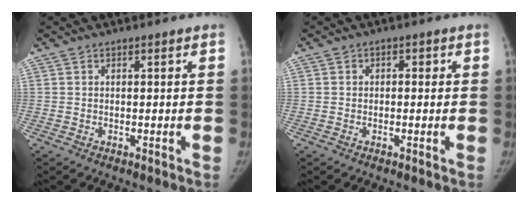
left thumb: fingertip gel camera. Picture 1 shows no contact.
{"total": 1.3, "force": [-0.1, 1.2, 0.6], "torque": [0.004, 0.005, -0.008]}